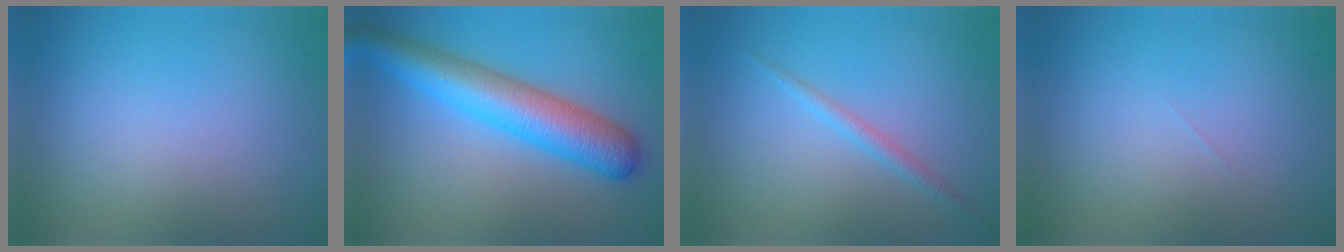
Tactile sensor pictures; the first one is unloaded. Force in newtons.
{"total": 7.3, "press": 7.3, "slide": 0.2}
{"total": 1.3, "press": 1.3, "slide": 0.0}
{"total": 0.0}